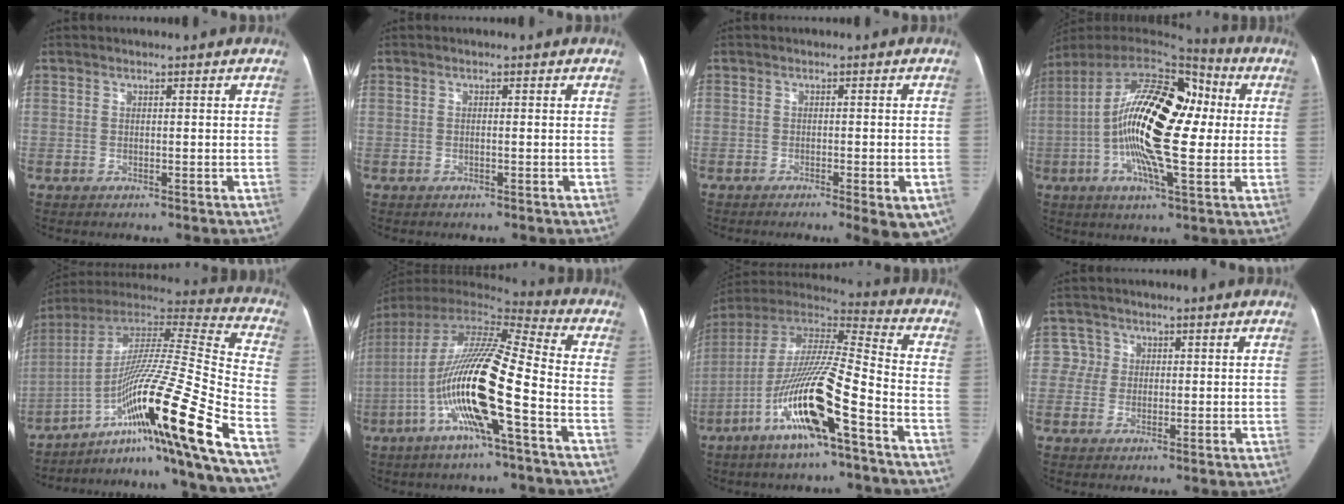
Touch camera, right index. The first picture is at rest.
{"total": 0.0}
{"total": 7.0, "force": [-4.0, 1.1, 5.6], "torque": [-0.055, -0.006, -0.052]}
{"total": 20.6, "force": [0.7, 6.5, 19.5], "torque": [-0.365, 0.033, -0.001]}
{"total": 27.9, "force": [-12.8, -0.7, 24.8], "torque": [-0.377, -0.006, -0.211]}
{"total": 18.5, "force": [-5.9, 0.8, 17.5], "torque": [-0.343, -0.007, -0.119]}
{"total": 17.2, "force": [-8.0, 1.0, 15.2], "torque": [-0.298, -0.007, -0.152]}
{"total": 2.7, "force": [0.4, 2.7, -0.5], "torque": [0.023, 0.008, 0.002]}